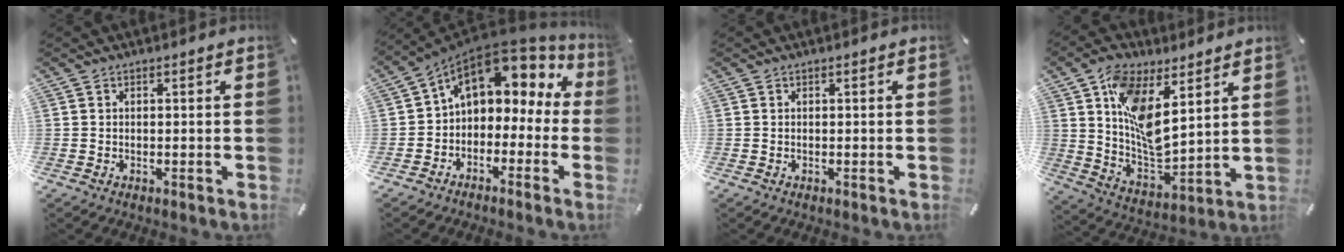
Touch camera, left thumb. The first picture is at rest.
{"total": 9.8, "force": [3.8, 6.9, 5.8], "torque": [-0.095, -0.024, 0.067]}
{"total": 0.0}
{"total": 14.0, "force": [6.9, 7.0, 9.9], "torque": [-0.202, -0.033, 0.127]}